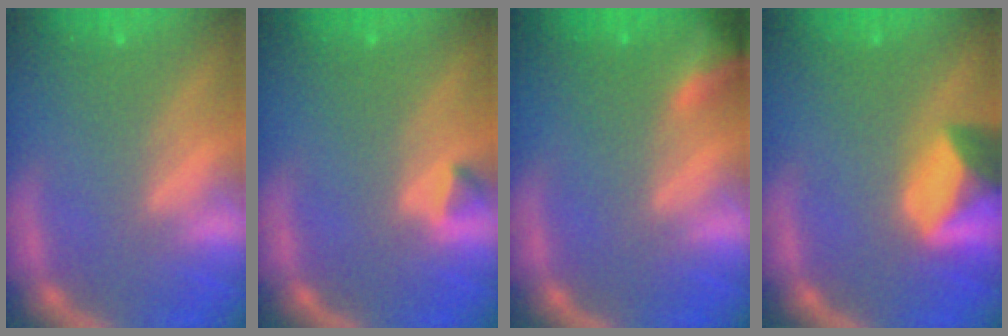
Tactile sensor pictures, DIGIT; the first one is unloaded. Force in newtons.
{"total": 0.9}
{"total": 3.5}
{"total": 5.4}